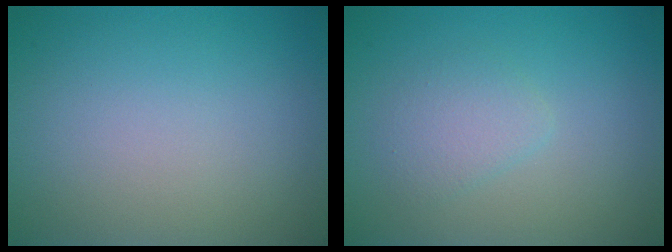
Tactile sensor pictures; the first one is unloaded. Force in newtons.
{"total": 1.9, "press": 1.9, "slide": 0.1}